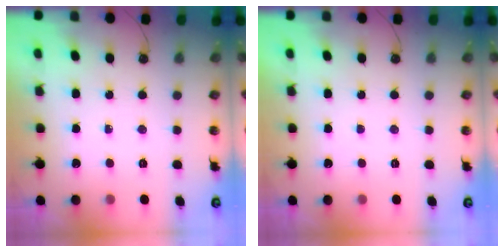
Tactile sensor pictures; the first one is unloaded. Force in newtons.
{"total": 0.0}